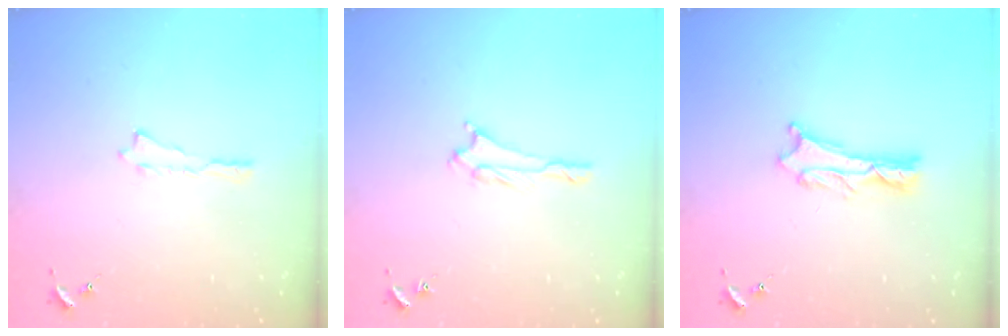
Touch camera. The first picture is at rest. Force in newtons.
{"total": 1.6, "press": 1.6, "slide": 0.1}
{"total": 1.2, "press": 1.2, "slide": 0.2}